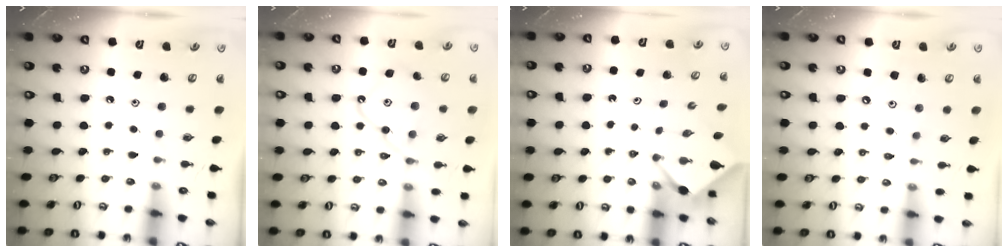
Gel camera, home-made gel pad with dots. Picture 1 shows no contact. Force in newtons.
{"total": 13.2, "press": 13.2, "slide": 1.3}
{"total": 2.6, "press": 2.6, "slide": 0.3}
{"total": 2.1, "press": 2.1, "slide": 0.4}